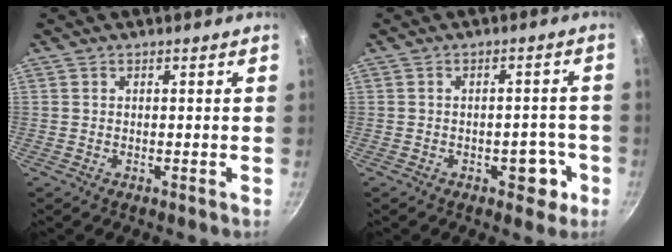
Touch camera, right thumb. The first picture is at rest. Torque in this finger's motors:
{"motor_torque": [0.83, 0.60, 0.68, -0.70, -0.05]}